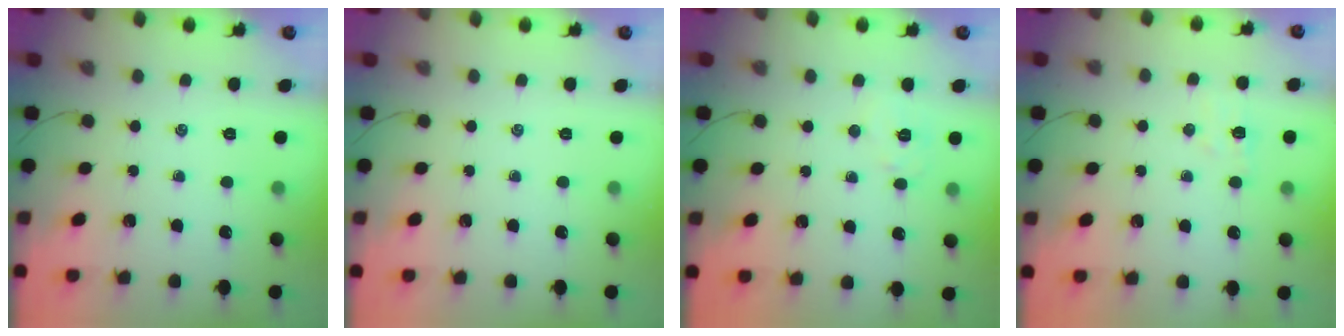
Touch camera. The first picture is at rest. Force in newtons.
{"total": 0.0}
{"total": 6.2, "press": 6.1, "slide": 1.2}
{"total": 5.3, "press": 5.1, "slide": 1.1}